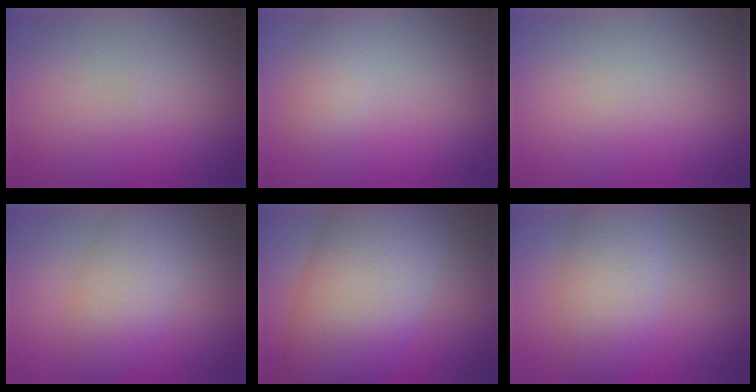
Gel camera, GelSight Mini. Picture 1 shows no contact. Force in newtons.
{"total": 1.9, "press": 1.9, "slide": 0.1}
{"total": 0.0}
{"total": 3.8, "press": 3.8, "slide": 0.3}
{"total": 12.6, "press": 12.6, "slide": 0.5}
{"total": 5.6, "press": 5.6, "slide": 0.1}